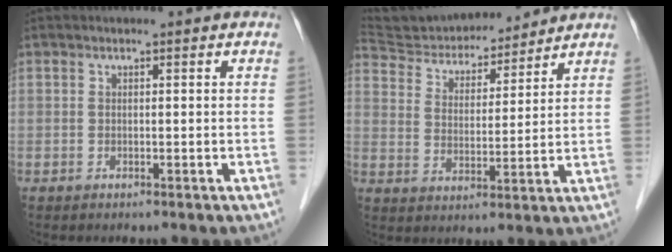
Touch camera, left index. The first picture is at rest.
{"total": 15.3, "force": [14.4, 4.0, 3.4], "torque": [-0.061, 0.013, 0.242]}